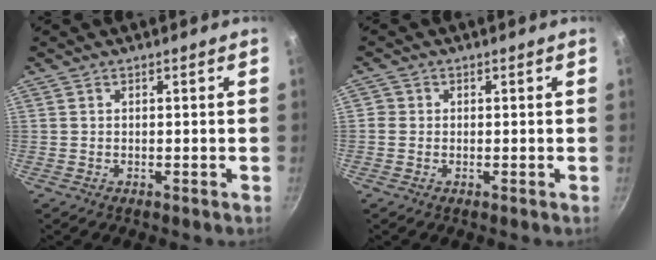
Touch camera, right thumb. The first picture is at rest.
{"total": 1.7, "force": [-0.1, 1.6, 0.4], "torque": [0.000, 0.006, -0.006]}